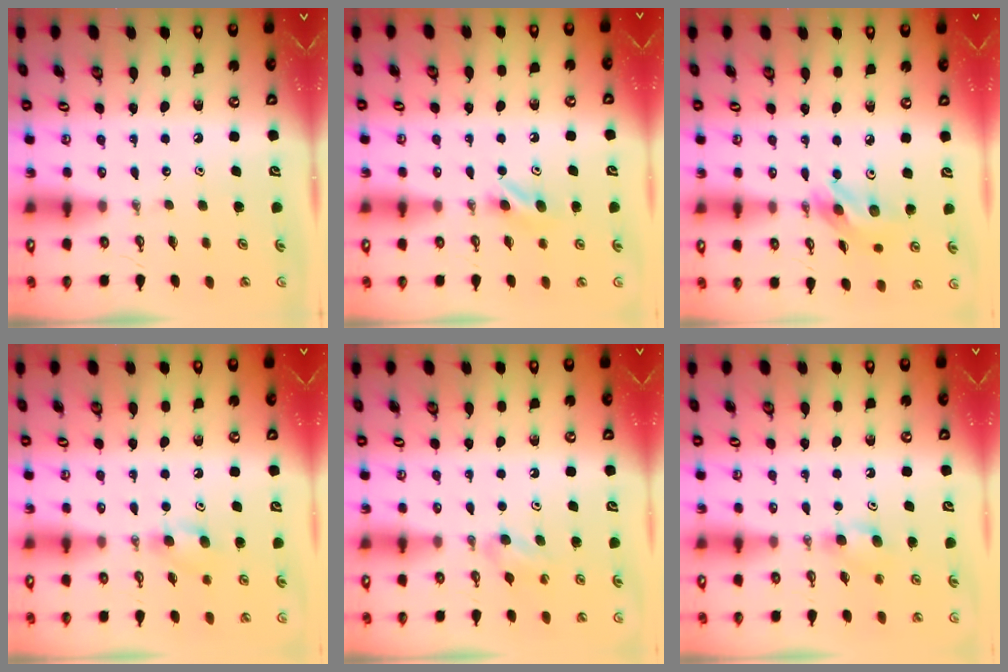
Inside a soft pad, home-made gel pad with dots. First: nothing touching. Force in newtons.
{"total": 4.4, "press": 4.0, "slide": 1.7}
{"total": 10.8, "press": 10.7, "slide": 0.8}
{"total": 5.1, "press": 4.9, "slide": 1.3}
{"total": 5.5, "press": 2.8, "slide": 4.8}
{"total": 4.0, "press": 3.8, "slide": 1.0}